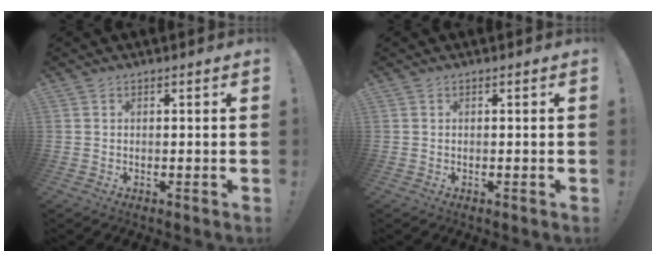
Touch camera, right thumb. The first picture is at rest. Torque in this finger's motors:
{"motor_torque": [0.12, 0.06, 0.12, -0.05, 0.00]}